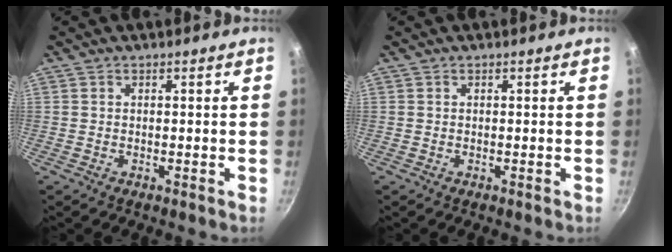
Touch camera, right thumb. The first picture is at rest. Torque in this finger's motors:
{"motor_torque": [0.00, 0.00, 0.00, 0.00, 0.01]}